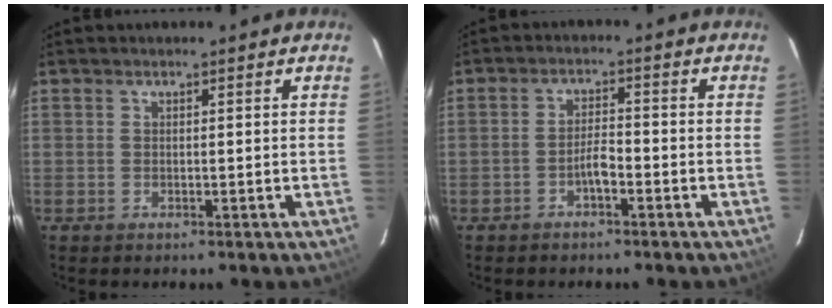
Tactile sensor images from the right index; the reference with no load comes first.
{"total": 2.9, "force": [-1.9, 0.6, 2.1], "torque": [-0.044, 0.008, -0.033]}